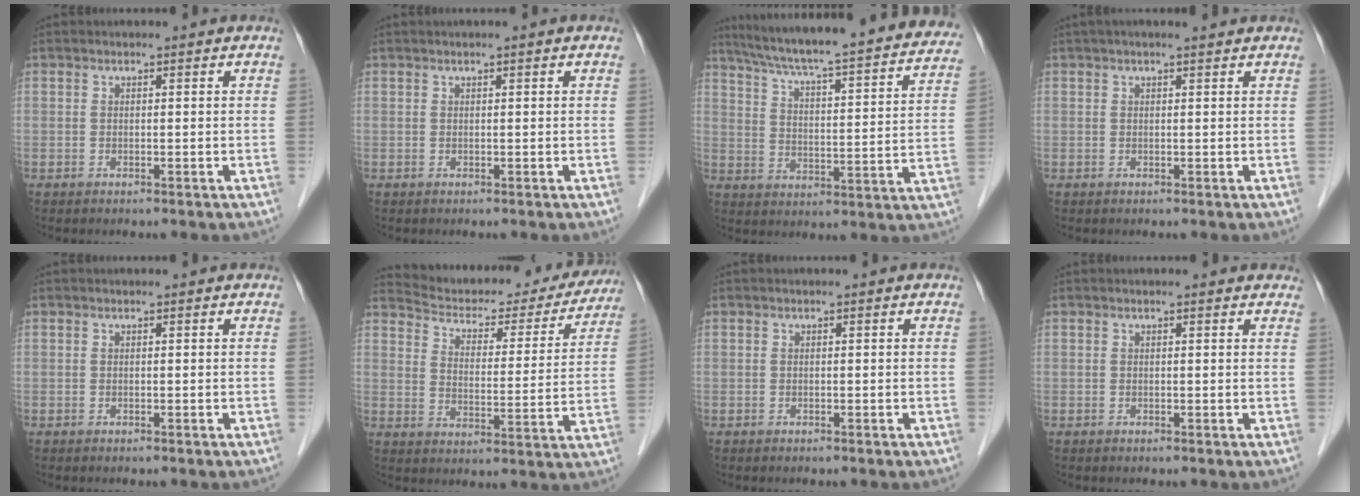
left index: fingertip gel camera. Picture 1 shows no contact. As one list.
[{"total": 0.5, "force": [0.4, -0.1, 0.3], "torque": [-0.011, 0.004, 0.012]}, {"total": 30.5, "force": [27.0, 3.1, 14.0], "torque": [-0.218, -0.044, 0.343]}, {"total": 3.9, "force": [3.2, 0.2, 2.1], "torque": [-0.029, 0.026, 0.046]}, {"total": 0.0}, {"total": 22.1, "force": [20.6, 5.4, 5.7], "torque": [-0.079, -0.029, 0.265]}, {"total": 0.0}, {"total": 3.2, "force": [2.9, 0.8, 1.0], "torque": [-0.012, 0.012, 0.021]}]